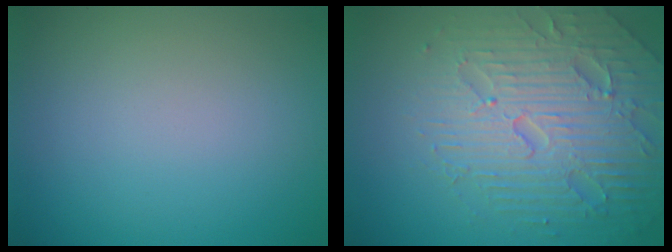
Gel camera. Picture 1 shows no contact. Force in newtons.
{"total": 5.6, "press": 5.4, "slide": 1.4}